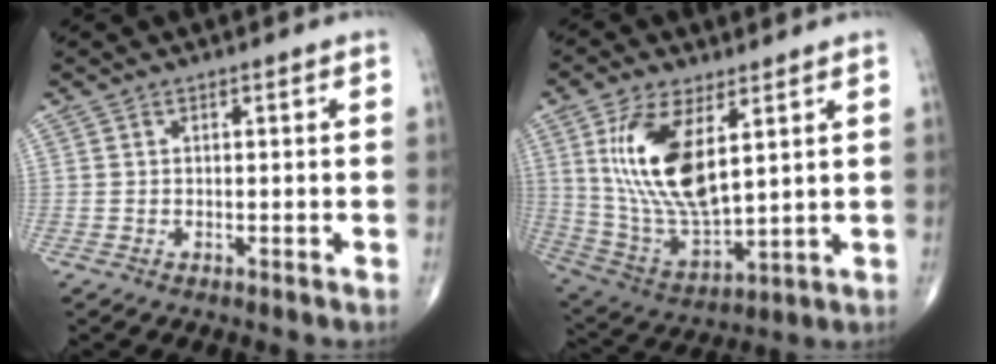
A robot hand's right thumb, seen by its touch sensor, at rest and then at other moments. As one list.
[{"total": 17.0, "force": [5.2, 7.6, 14.3], "torque": [-0.272, -0.025, 0.114]}]